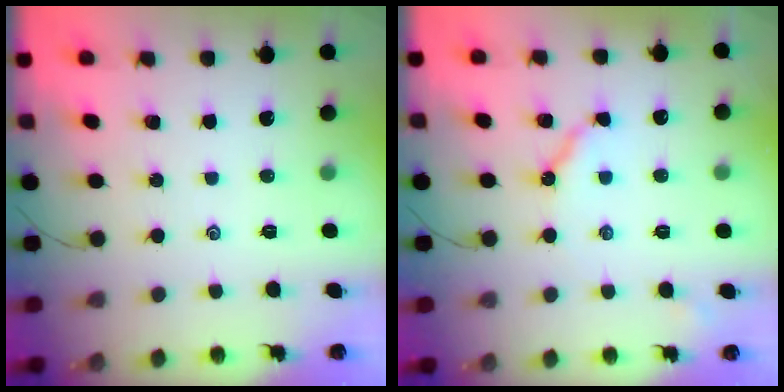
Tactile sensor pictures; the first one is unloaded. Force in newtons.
{"total": 6.8, "press": 6.8, "slide": 0.6}